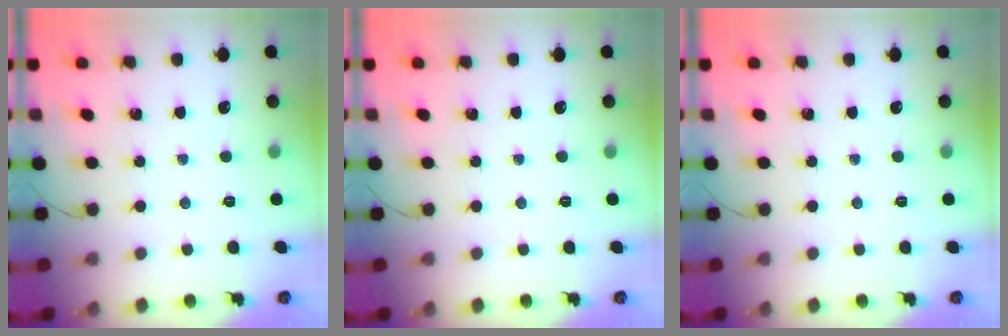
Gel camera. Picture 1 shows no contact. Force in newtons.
{"total": 0.0}
{"total": 0.0}